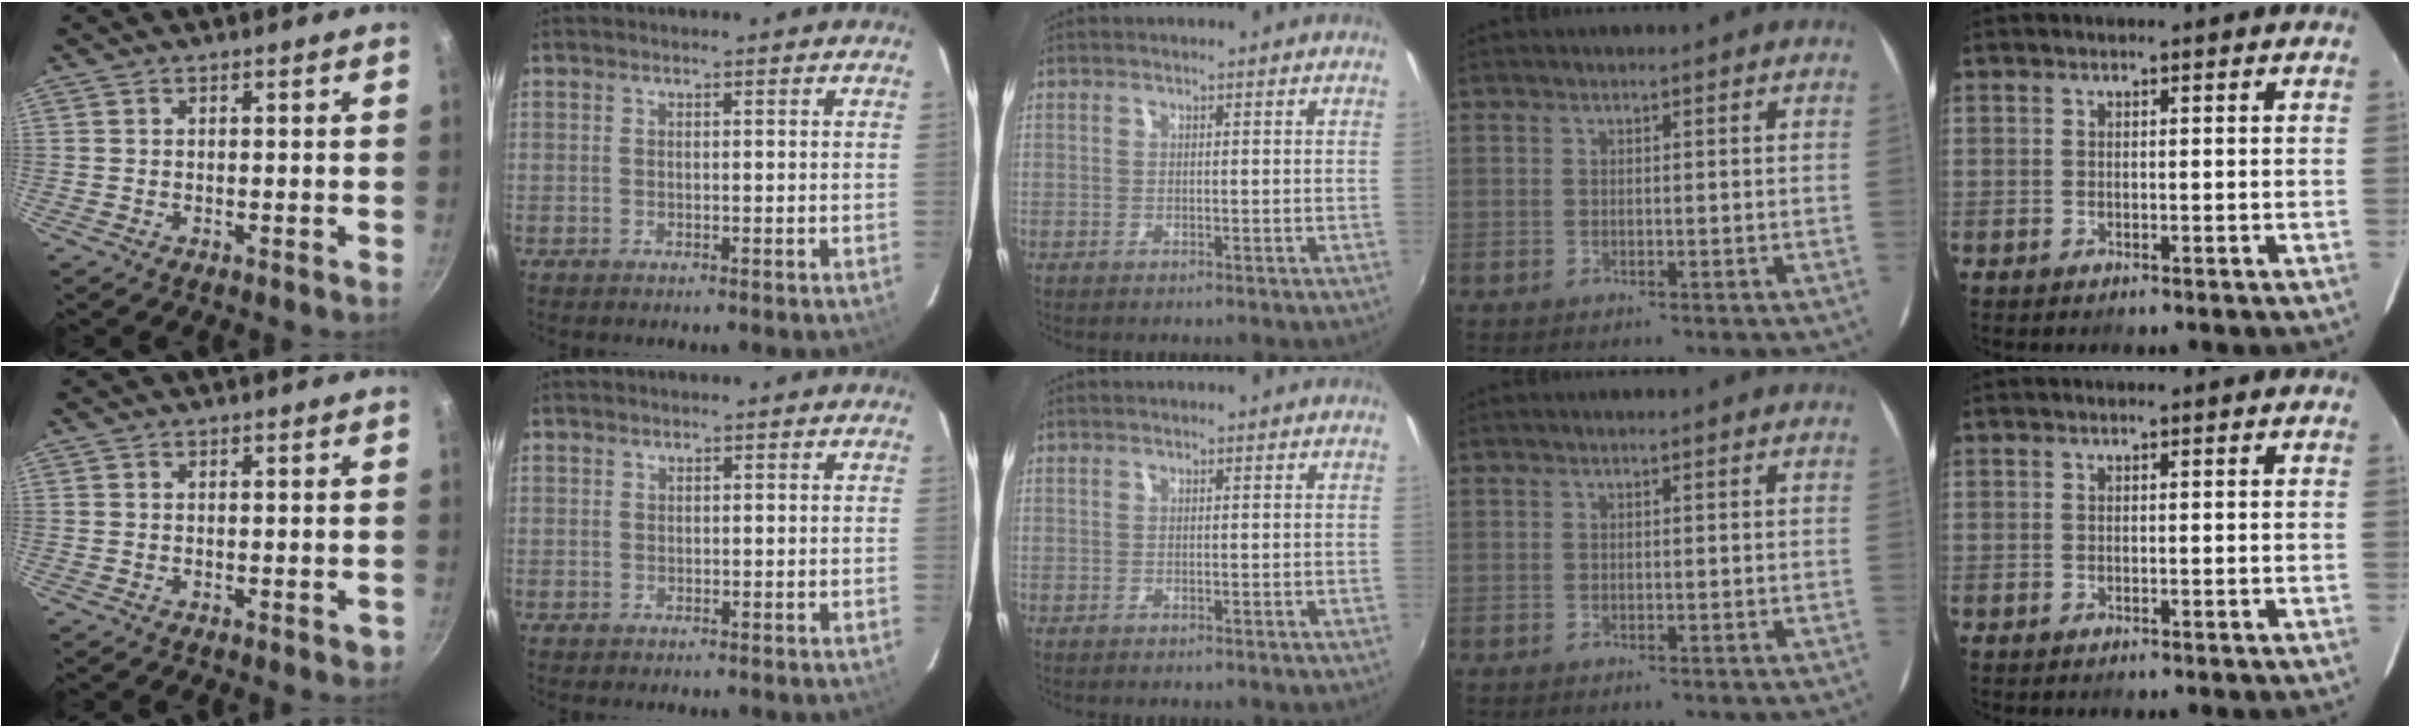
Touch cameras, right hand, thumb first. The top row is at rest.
{"thumb": {"total": 1.1, "force": [-0.3, 0.7, 0.8], "torque": [-0.005, 0.002, -0.004]}, "index": {"total": 0.7, "force": [0.3, 0.7, -0.1], "torque": [0.005, 0.004, 0.004]}}